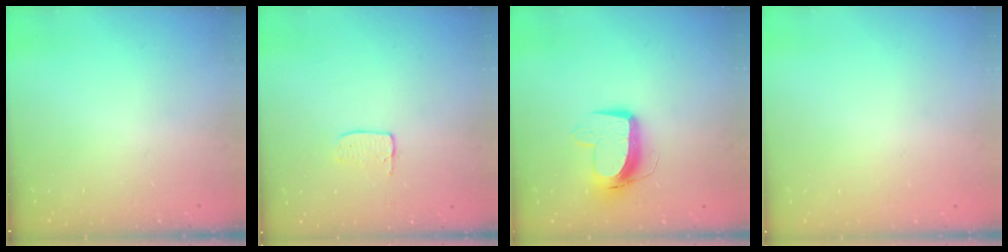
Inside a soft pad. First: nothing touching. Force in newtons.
{"total": 3.7, "press": 3.7, "slide": 0.2}
{"total": 11.1, "press": 11.0, "slide": 1.0}
{"total": 0.0}